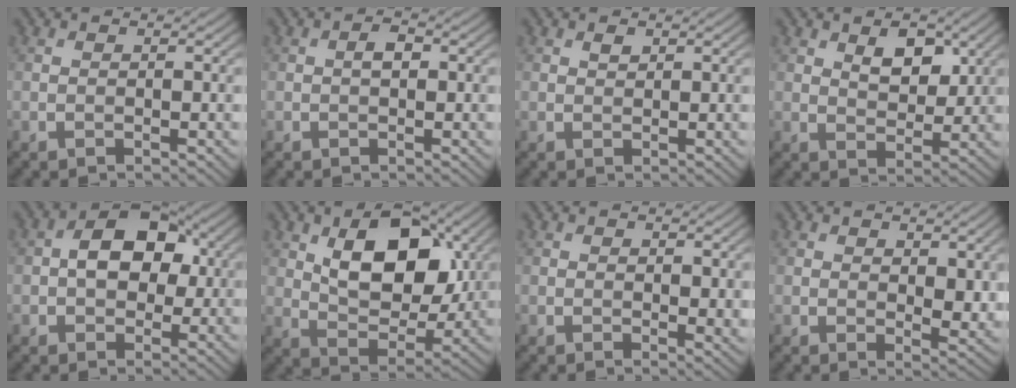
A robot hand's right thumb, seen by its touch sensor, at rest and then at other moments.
{"total": 1.6, "force": [0.1, 0.9, 1.4], "torque": [-0.022, 0.005, -0.001]}
{"total": 1.0, "force": [0.6, 0.5, 0.5], "torque": [-0.010, -0.003, 0.012]}
{"total": 4.8, "force": [2.3, 2.7, 3.3], "torque": [-0.054, -0.006, 0.036]}
{"total": 8.2, "force": [0.8, 5.5, 6.0], "torque": [-0.094, 0.009, 0.007]}
{"total": 11.9, "force": [3.8, 7.0, 8.9], "torque": [-0.150, -0.007, 0.063]}
{"total": 2.1, "force": [0.8, 1.1, 1.6], "torque": [-0.023, -0.007, 0.018]}
{"total": 5.1, "force": [1.7, 2.7, 3.9], "torque": [-0.062, -0.009, 0.034]}